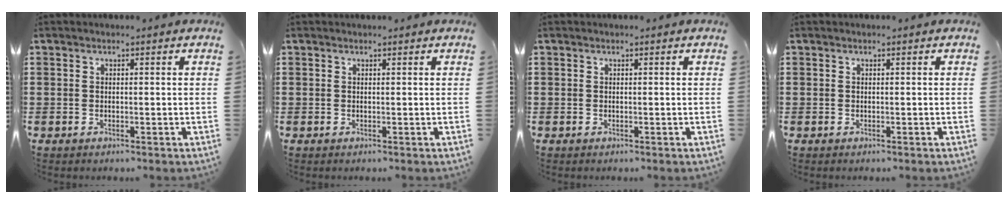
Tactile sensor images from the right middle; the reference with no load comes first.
{"total": 0.0}
{"total": 0.0}
{"total": 0.0}